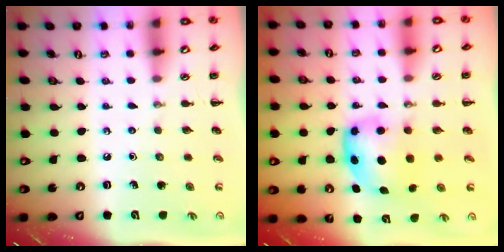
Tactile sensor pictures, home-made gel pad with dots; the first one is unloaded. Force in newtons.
{"total": 5.7, "press": 5.7, "slide": 0.5}